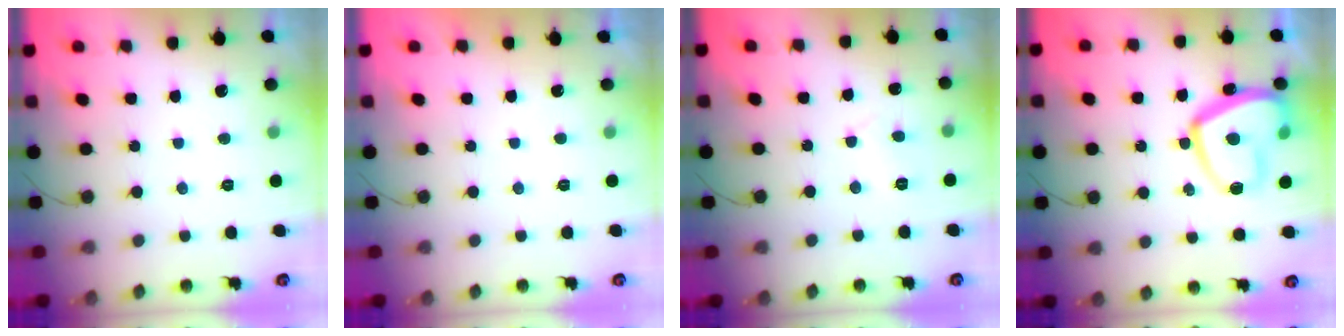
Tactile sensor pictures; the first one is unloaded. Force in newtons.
{"total": 2.3, "press": 2.3, "slide": 0.4}
{"total": 4.2, "press": 4.2, "slide": 0.5}
{"total": 16.6, "press": 16.5, "slide": 1.6}